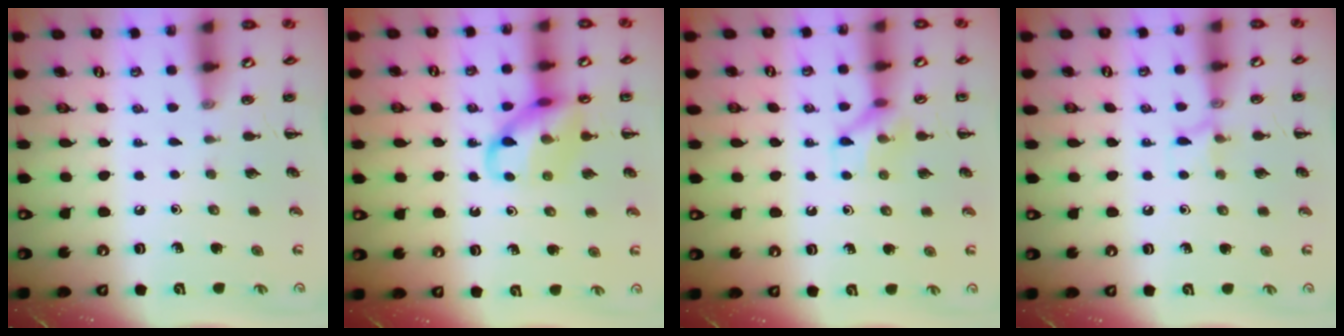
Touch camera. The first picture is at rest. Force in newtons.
{"total": 12.1, "press": 11.9, "slide": 1.7}
{"total": 8.7, "press": 8.7, "slide": 0.6}
{"total": 6.0, "press": 5.9, "slide": 1.1}